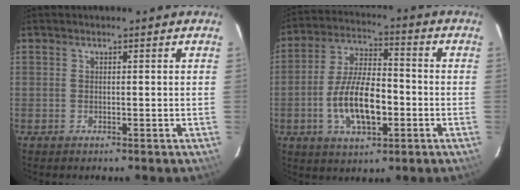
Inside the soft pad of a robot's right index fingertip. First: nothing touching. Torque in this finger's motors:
{"motor_torque": [0.85, -0.15, 0.56, 0.20]}